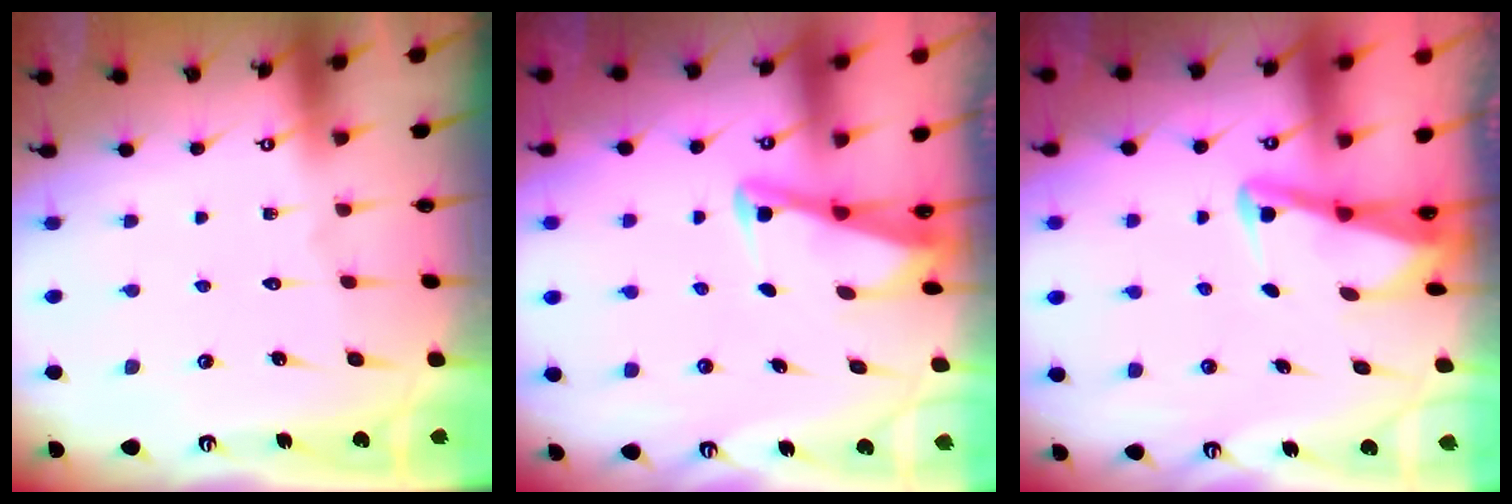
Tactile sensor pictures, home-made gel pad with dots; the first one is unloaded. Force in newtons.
{"total": 2.7, "press": 2.7, "slide": 0.3}
{"total": 3.0, "press": 3.0, "slide": 0.3}